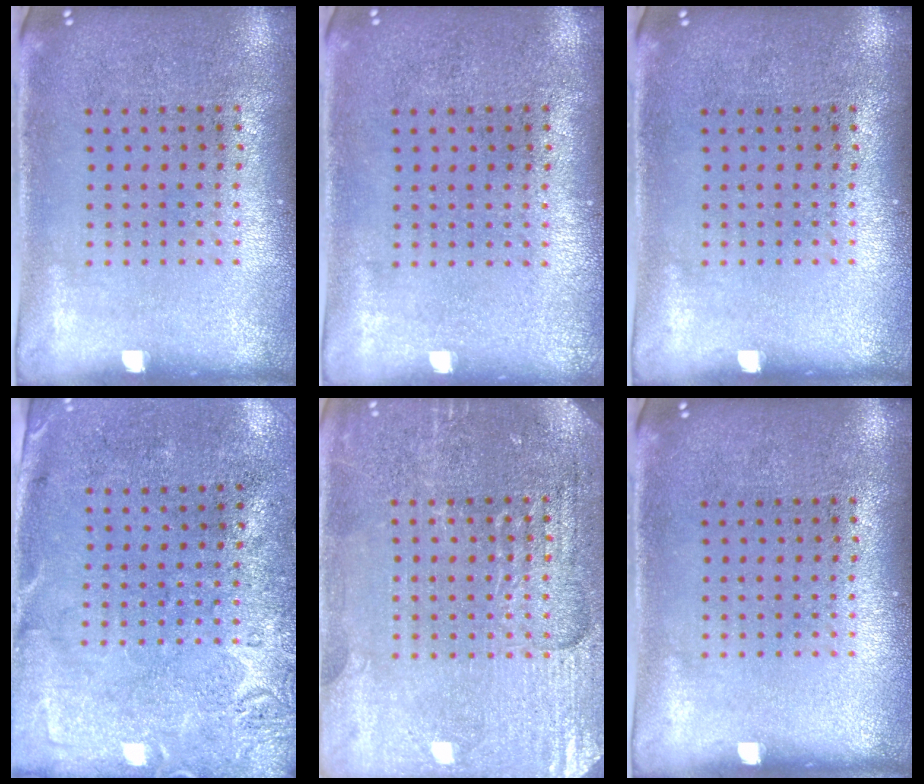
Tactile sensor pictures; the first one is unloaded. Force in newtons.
{"total": 0.0}
{"total": 0.0}
{"total": 2.8, "press": 2.2, "slide": 1.7}
{"total": 3.7, "press": 3.5, "slide": 1.0}
{"total": 0.0}